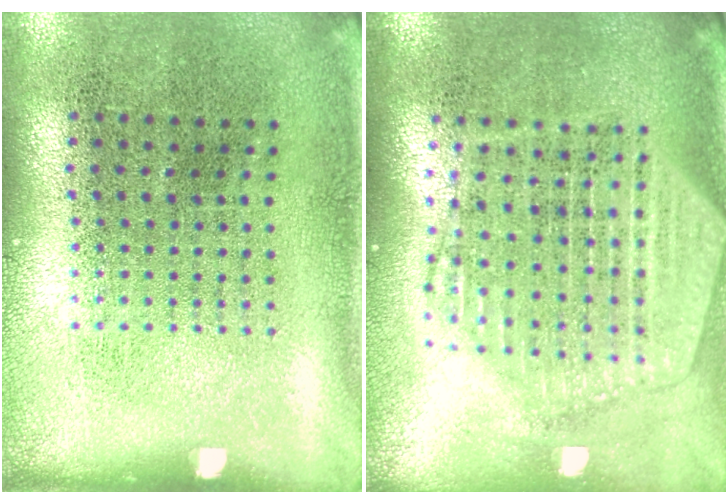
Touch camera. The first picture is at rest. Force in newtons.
{"total": 2.3, "press": 2.0, "slide": 1.1}